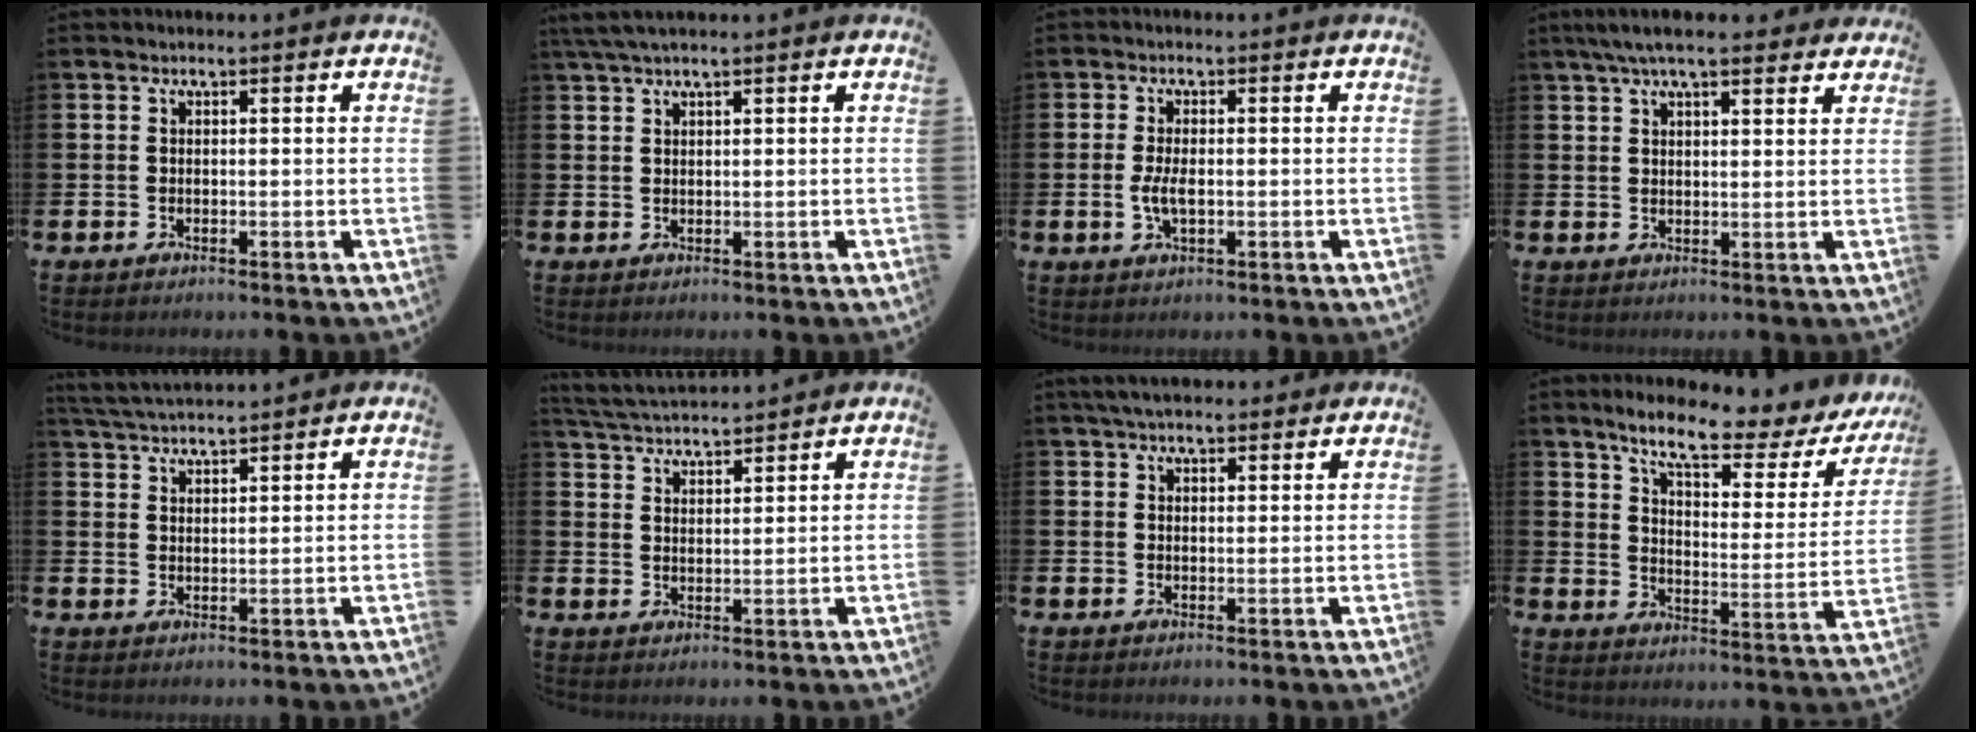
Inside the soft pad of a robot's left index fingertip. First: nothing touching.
{"total": 2.3, "force": [1.8, 0.1, 1.4], "torque": [-0.033, 0.005, 0.034]}
{"total": 3.1, "force": [-0.3, 1.4, 2.8], "torque": [-0.052, -0.002, -0.010]}
{"total": 5.5, "force": [4.6, 1.1, 2.7], "torque": [-0.058, -0.007, 0.083]}
{"total": 3.7, "force": [3.7, 0.1, 0.5], "torque": [-0.018, -0.019, 0.067]}
{"total": 4.1, "force": [4.1, 0.4, 0.2], "torque": [-0.018, -0.023, 0.072]}
{"total": 3.8, "force": [3.5, 1.0, 1.1], "torque": [-0.024, -0.008, 0.064]}
{"total": 9.0, "force": [7.4, 1.5, 4.8], "torque": [-0.108, -0.047, 0.119]}